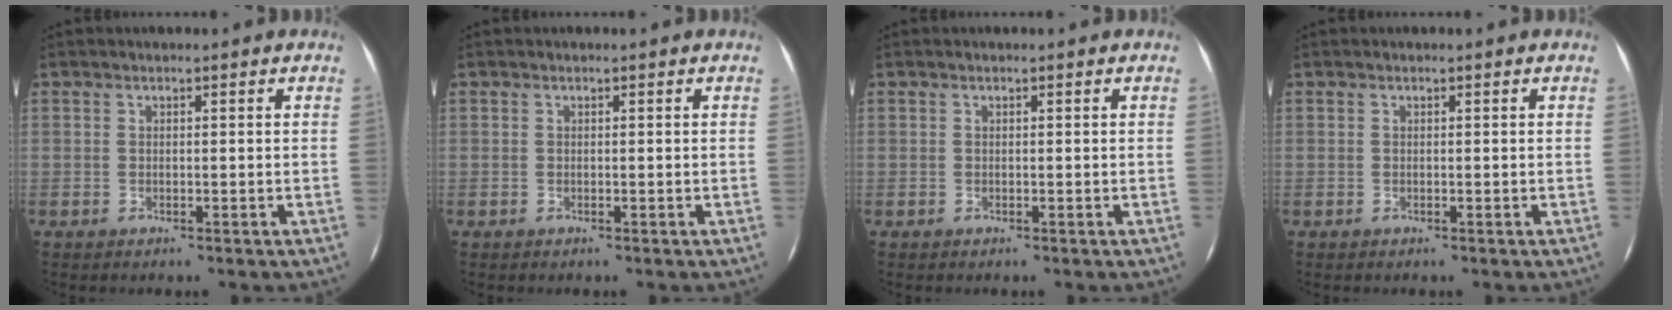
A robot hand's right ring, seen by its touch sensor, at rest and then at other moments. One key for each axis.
{"total": 0.0}
{"total": 0.0}
{"total": 0.0}